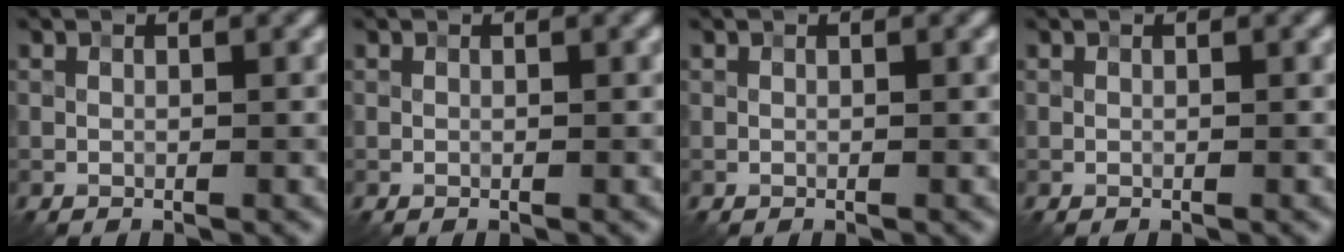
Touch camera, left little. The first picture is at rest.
{"total": 0.0}
{"total": 0.0}
{"total": 0.0}